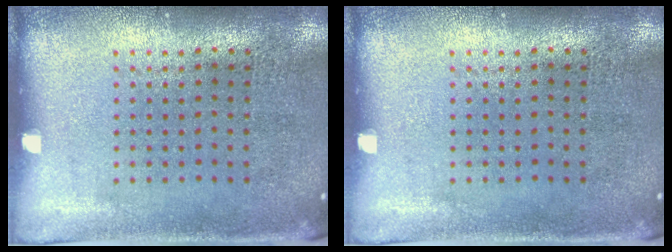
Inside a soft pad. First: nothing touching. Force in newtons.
{"total": 0.0}